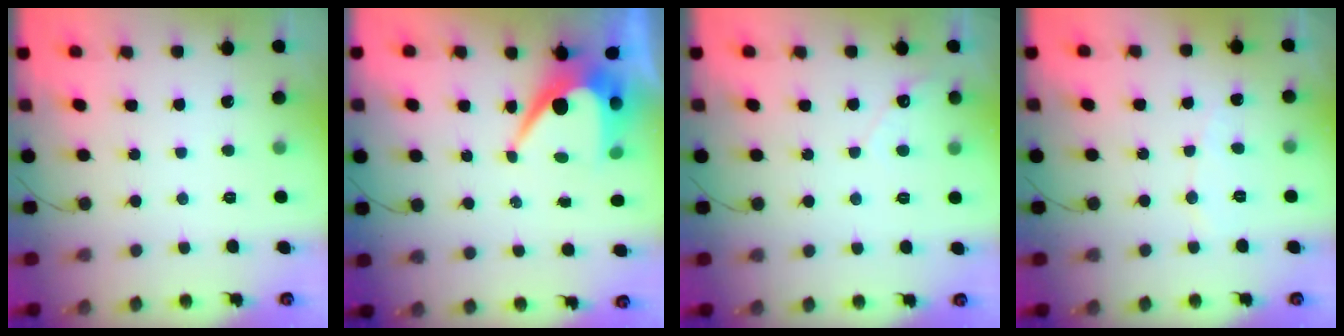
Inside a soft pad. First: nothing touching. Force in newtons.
{"total": 9.4, "press": 9.4, "slide": 0.9}
{"total": 2.7, "press": 2.7, "slide": 0.2}
{"total": 3.0, "press": 2.9, "slide": 0.3}